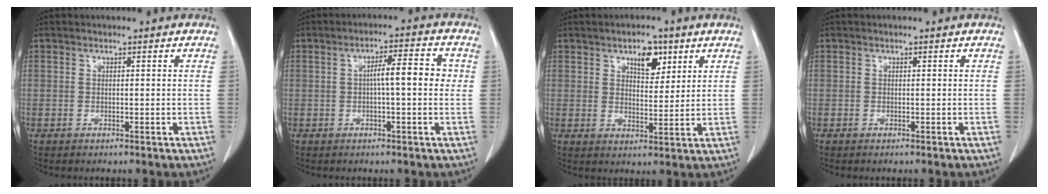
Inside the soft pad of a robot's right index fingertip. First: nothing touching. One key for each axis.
{"total": 5.7, "fx": 0.3, "fy": 1.0, "fz": 5.6, "tx": -0.086, "ty": 0.019, "tz": 0.004}
{"total": 5.5, "fx": 3.1, "fy": 2.7, "fz": 3.7, "tx": -0.055, "ty": 0.002, "tz": 0.050}
{"total": 0.0}